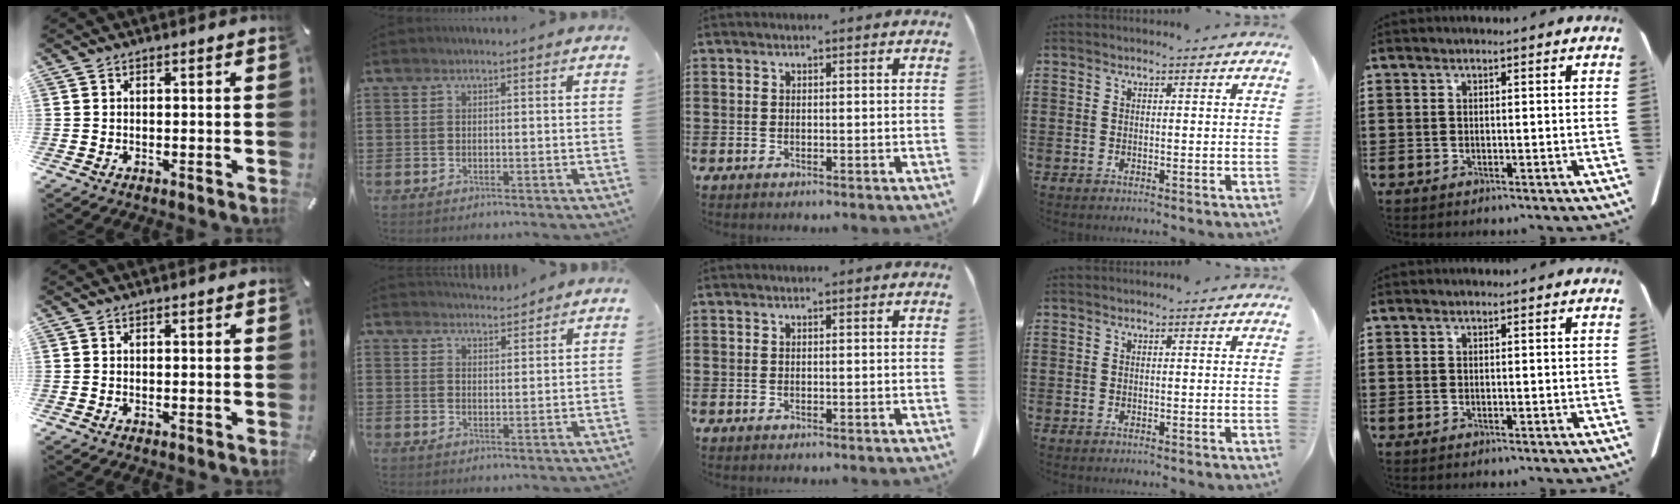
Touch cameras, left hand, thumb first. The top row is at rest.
{"index": {"total": 2.7, "force": [2.7, 0.1, -0.1], "torque": [-0.006, -0.007, 0.051]}}